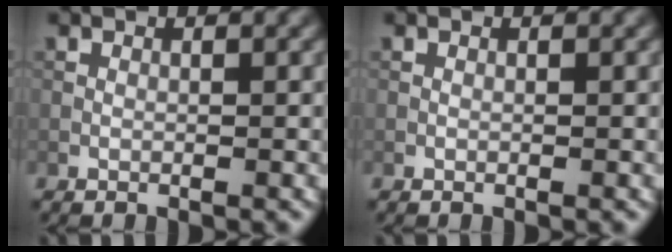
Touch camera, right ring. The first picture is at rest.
{"total": 0.0}